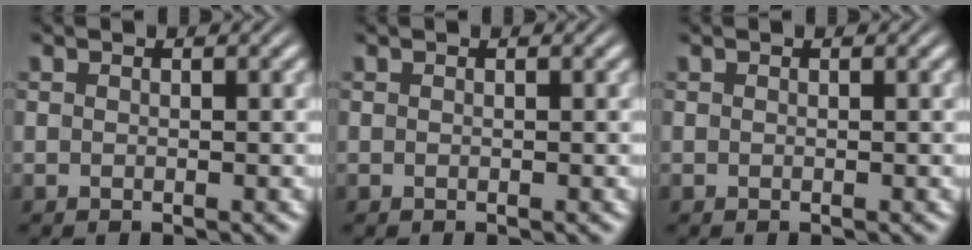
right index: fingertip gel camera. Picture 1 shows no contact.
{"total": 0.0}
{"total": 0.0}